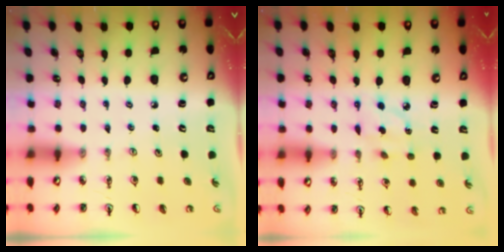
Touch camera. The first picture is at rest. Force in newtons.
{"total": 3.7, "press": 3.7, "slide": 0.3}